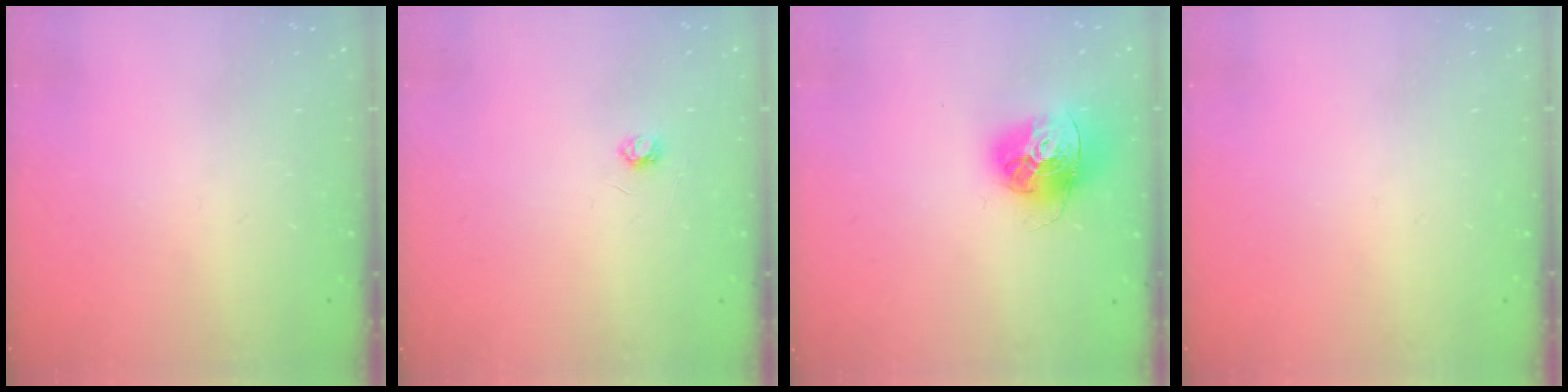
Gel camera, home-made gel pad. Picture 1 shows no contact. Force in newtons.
{"total": 2.6, "press": 2.6, "slide": 0.3}
{"total": 15.7, "press": 15.6, "slide": 1.6}
{"total": 0.0}